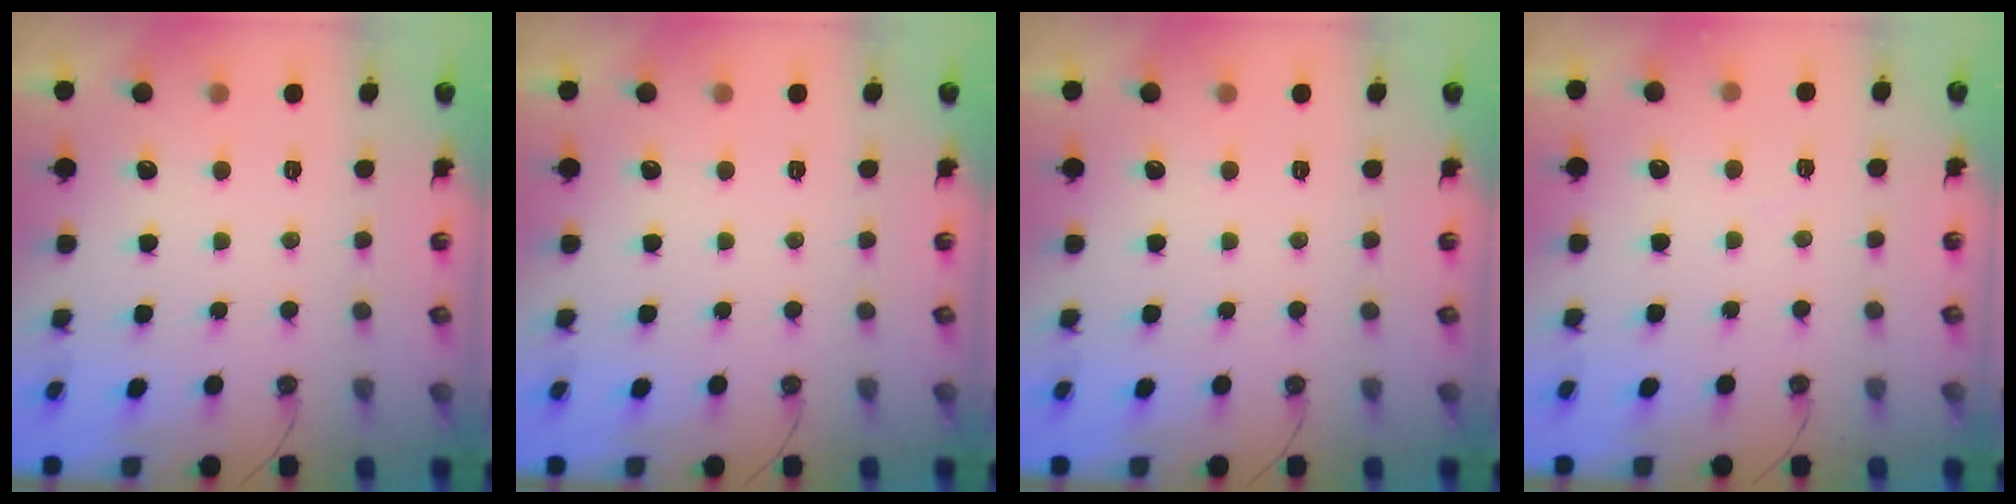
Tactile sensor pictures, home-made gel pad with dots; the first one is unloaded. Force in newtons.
{"total": 0.0}
{"total": 0.0}
{"total": 3.5, "press": 3.5, "slide": 0.6}